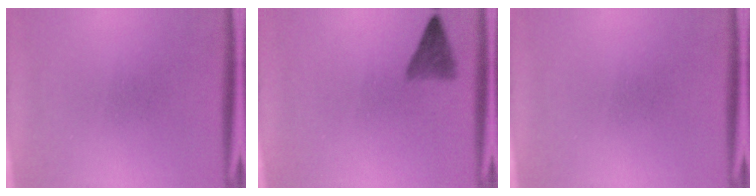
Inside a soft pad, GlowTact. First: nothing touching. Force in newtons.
{"total": 2.8}
{"total": 0.0}